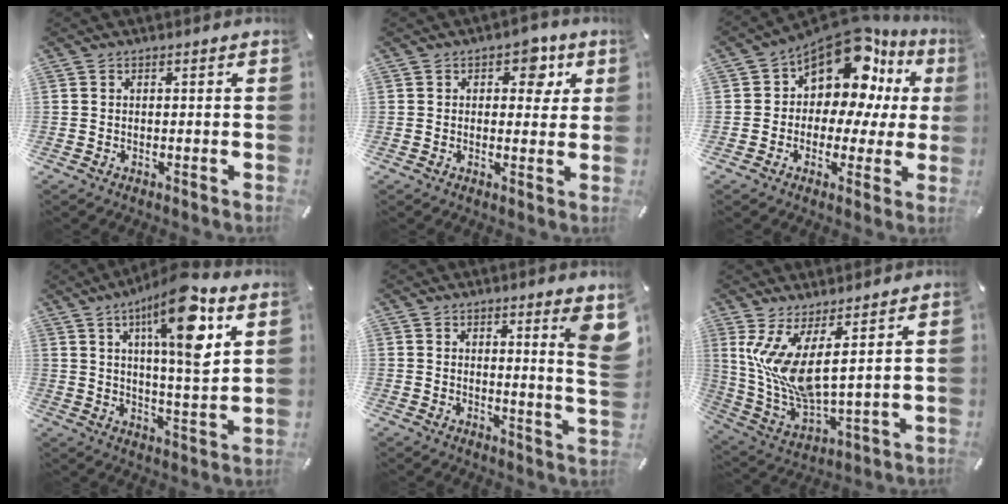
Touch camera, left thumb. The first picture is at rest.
{"total": 6.7, "force": [2.8, 4.4, 4.2], "torque": [-0.029, -0.010, 0.038]}
{"total": 13.8, "force": [8.5, 7.9, 7.6], "torque": [-0.127, -0.075, 0.150]}
{"total": 16.6, "force": [8.2, 4.5, 13.7], "torque": [-0.216, -0.030, 0.125]}
{"total": 7.0, "force": [4.3, 0.1, 5.6], "torque": [-0.075, -0.038, 0.065]}
{"total": 11.3, "force": [5.1, 3.5, 9.5], "torque": [-0.221, -0.047, 0.095]}